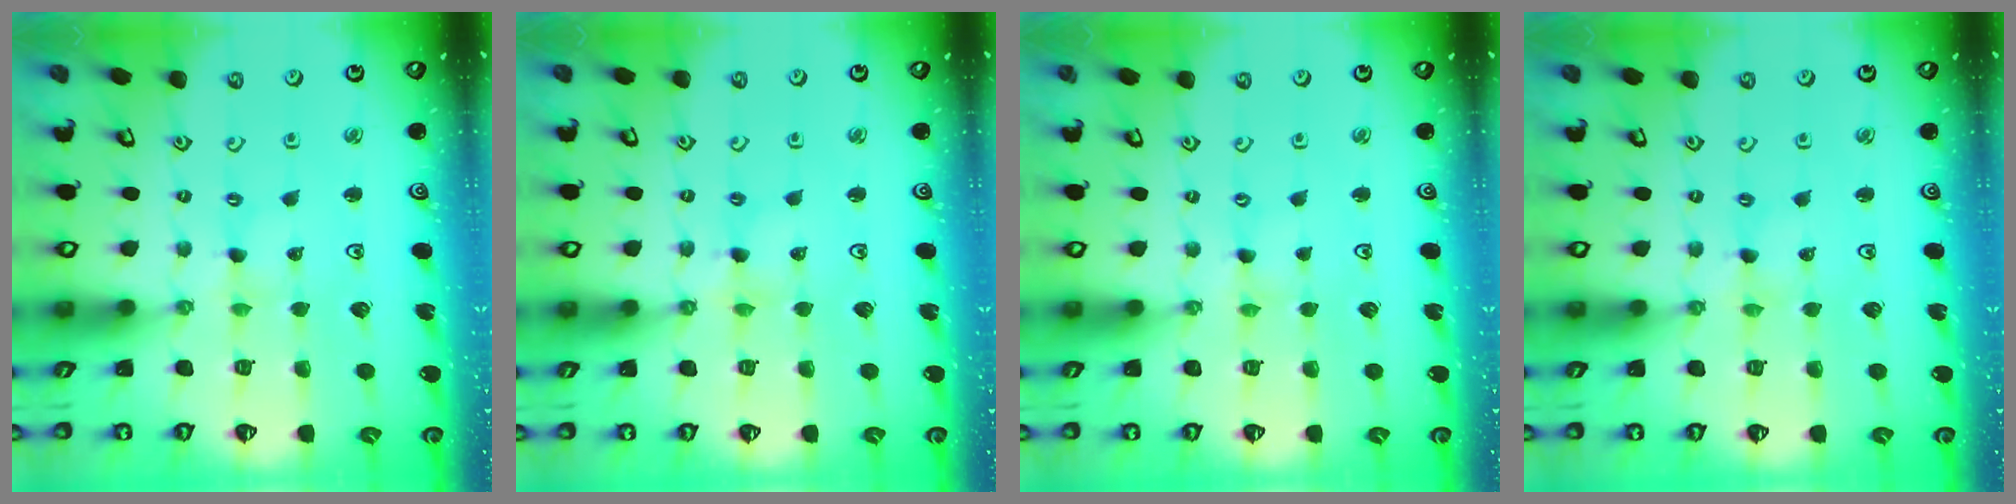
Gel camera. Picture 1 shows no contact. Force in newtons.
{"total": 2.6, "press": 2.6, "slide": 0.2}
{"total": 0.0}
{"total": 0.0}